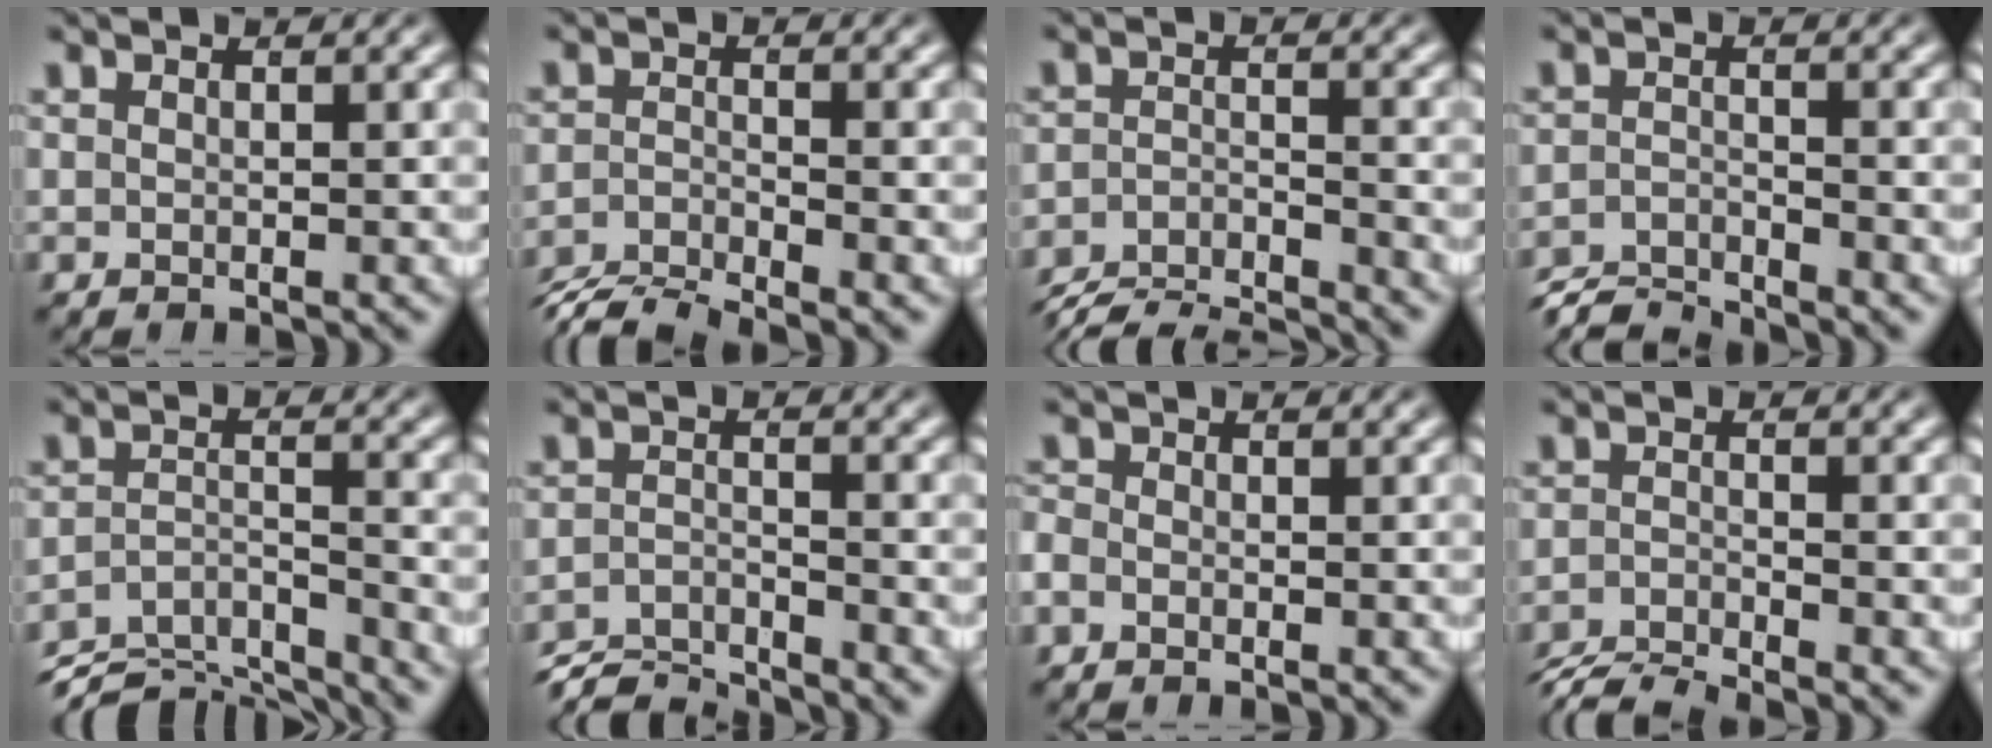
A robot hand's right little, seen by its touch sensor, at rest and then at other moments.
{"total": 4.7, "force": [-4.4, 0.9, 1.4], "torque": [-0.020, -0.016, -0.070]}
{"total": 8.2, "force": [-7.6, 2.2, 2.4], "torque": [-0.029, -0.031, -0.115]}
{"total": 4.6, "force": [-4.4, 0.9, 1.0], "torque": [-0.013, -0.017, -0.070]}
{"total": 8.9, "force": [-7.3, 3.7, 3.6], "torque": [-0.051, -0.038, -0.112]}
{"total": 5.3, "force": [-4.8, 1.5, 1.8], "torque": [-0.023, -0.021, -0.075]}
{"total": 1.6, "force": [-0.8, 1.2, 0.6], "torque": [-0.023, -0.009, -0.016]}
{"total": 4.4, "force": [-4.2, 0.7, 1.0], "torque": [-0.014, -0.018, -0.068]}